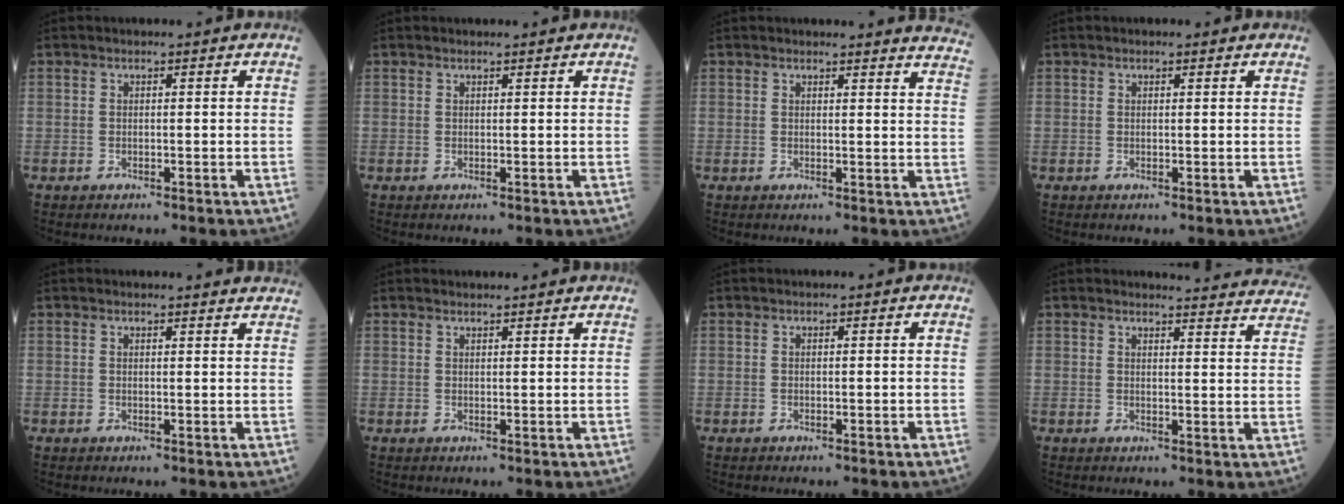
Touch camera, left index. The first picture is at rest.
{"total": 1.3, "force": [1.3, 0.0, 0.3], "torque": [-0.007, 0.004, 0.021]}
{"total": 9.3, "force": [9.3, 0.3, 0.8], "torque": [0.018, -0.063, 0.066]}
{"total": 0.7, "force": [0.6, 0.4, 0.2], "torque": [-0.010, -0.004, 0.006]}
{"total": 6.5, "force": [6.4, 0.5, 1.1], "torque": [-0.003, -0.001, 0.051]}
{"total": 2.6, "force": [2.5, 0.1, 0.5], "torque": [-0.009, 0.012, 0.036]}
{"total": 0.0}
{"total": 17.4, "force": [17.1, 1.9, 2.4], "torque": [0.001, -0.071, 0.166]}